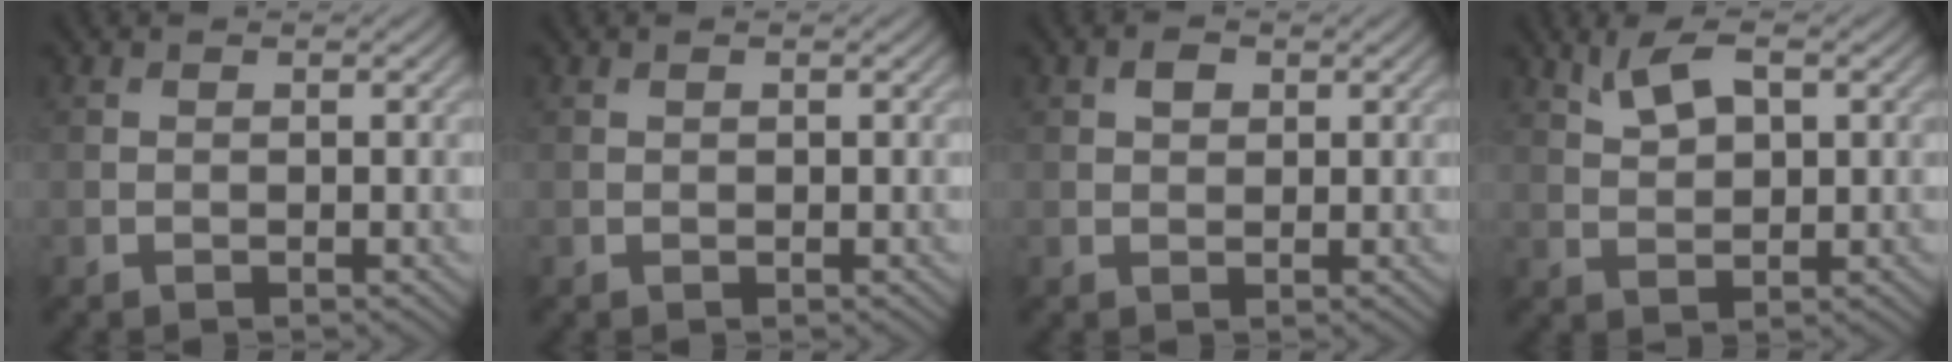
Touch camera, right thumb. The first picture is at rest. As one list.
[{"total": 0.0}, {"total": 1.5, "force": [0.7, 1.0, 0.9], "torque": [-0.015, 0.002, 0.010]}, {"total": 4.7, "force": [2.4, 2.0, 3.5], "torque": [-0.082, 0.005, 0.049]}]